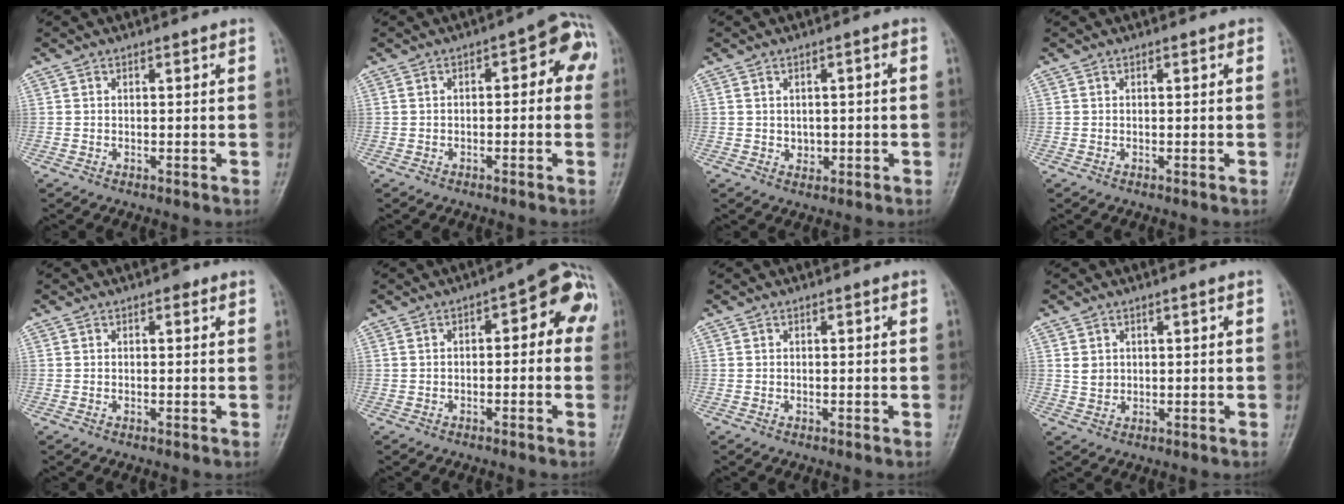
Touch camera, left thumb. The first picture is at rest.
{"total": 7.2, "force": [0.6, 3.5, 6.2], "torque": [-0.046, 0.035, -0.004]}
{"total": 2.6, "force": [-0.3, 2.0, 1.7], "torque": [-0.013, 0.009, -0.001]}
{"total": 0.0}
{"total": 1.1, "force": [0.6, 0.6, 0.7], "torque": [-0.003, 0.000, 0.002]}
{"total": 9.0, "force": [1.1, 4.2, 7.9], "torque": [-0.061, 0.038, 0.000]}
{"total": 0.0}
{"total": 2.1, "force": [0.9, 1.6, 1.1], "torque": [-0.014, -0.003, 0.024]}